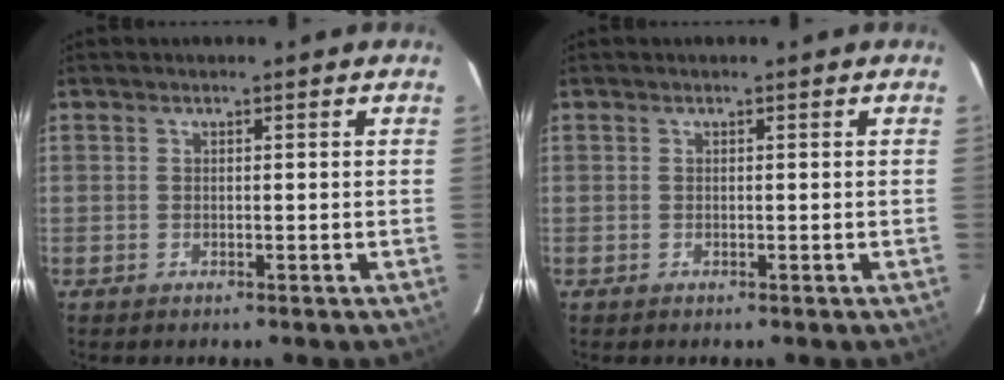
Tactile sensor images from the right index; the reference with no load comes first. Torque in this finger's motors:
{"motor_torque": [0.00, 0.00, 0.00, 0.00]}